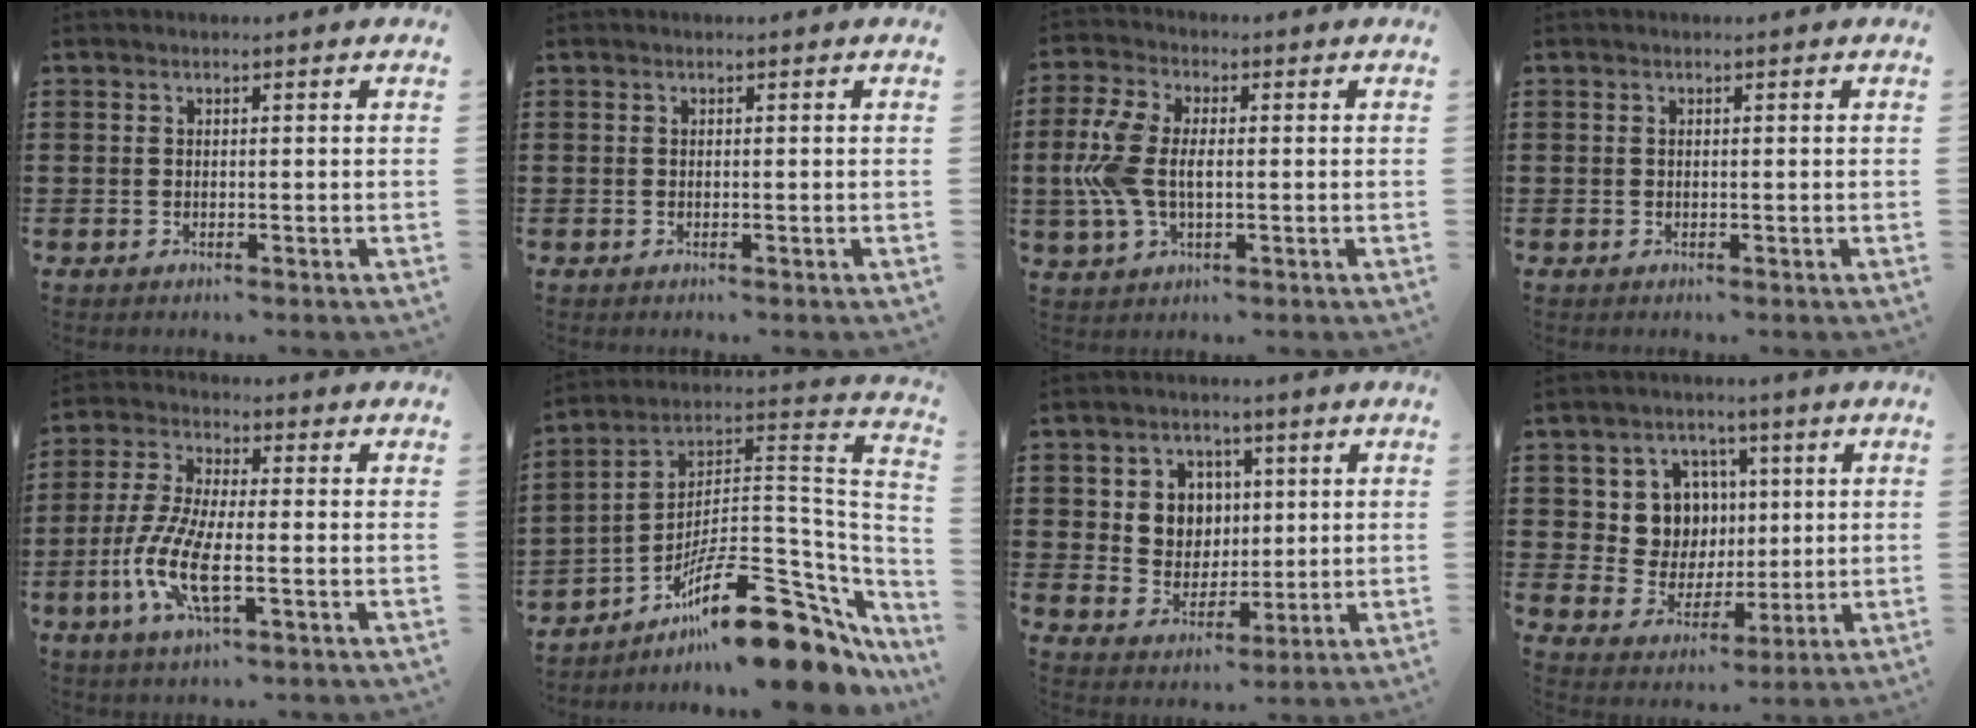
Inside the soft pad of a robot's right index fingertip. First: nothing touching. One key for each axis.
{"total": 0.0}
{"total": 8.4, "fx": -0.2, "fy": 4.7, "fz": 7.1, "tx": -0.179, "ty": -0.001, "tz": -0.013}
{"total": 0.0}
{"total": 9.4, "fx": -3.2, "fy": 2.8, "fz": 8.4, "tx": -0.200, "ty": -0.017, "tz": -0.068}
{"total": 18.5, "fx": -11.7, "fy": 4.7, "fz": 13.6, "tx": -0.217, "ty": 0.030, "tz": -0.199}
{"total": 5.9, "fx": 1.6, "fy": 5.5, "fz": 1.7, "tx": -0.054, "ty": 0.015, "tz": 0.027}
{"total": 8.5, "fx": 2.3, "fy": 7.7, "fz": 2.8, "tx": -0.078, "ty": 0.010, "tz": 0.045}